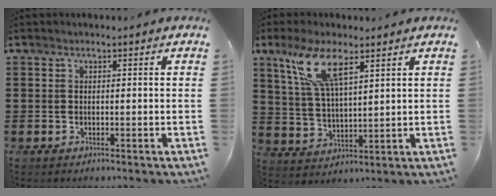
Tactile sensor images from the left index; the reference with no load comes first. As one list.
[{"total": 9.2, "force": [5.5, 2.6, 6.9], "torque": [-0.148, 0.003, 0.098]}]